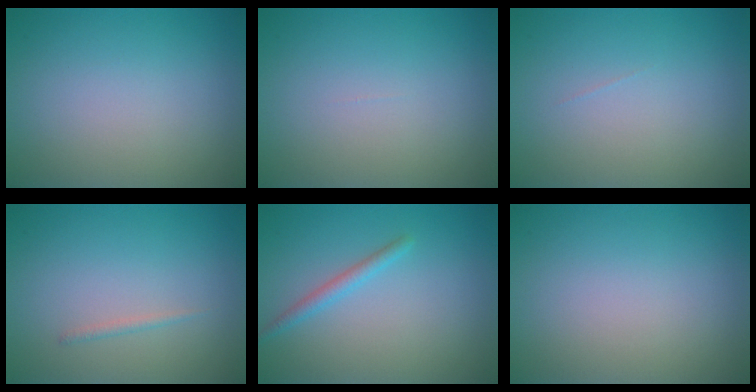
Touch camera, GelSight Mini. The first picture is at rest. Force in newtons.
{"total": 0.0}
{"total": 0.0}
{"total": 0.6, "press": 0.6, "slide": 0.1}
{"total": 1.5, "press": 1.5, "slide": 0.1}
{"total": 0.0}